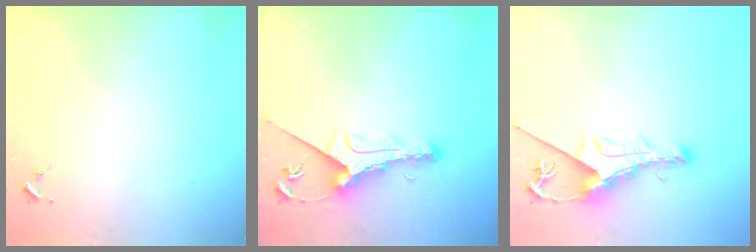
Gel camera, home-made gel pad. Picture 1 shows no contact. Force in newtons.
{"total": 11.1, "press": 11.0, "slide": 1.0}
{"total": 10.6, "press": 10.5, "slide": 1.4}